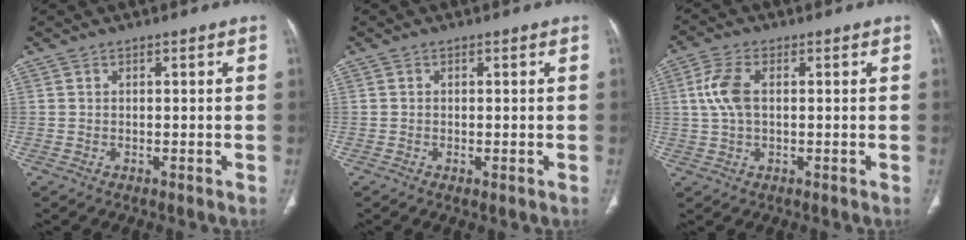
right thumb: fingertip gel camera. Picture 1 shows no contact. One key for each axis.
{"total": 0.9, "fx": -0.3, "fy": 0.4, "fz": 0.8, "tx": -0.016, "ty": -0.003, "tz": -0.004}
{"total": 6.3, "fx": 0.8, "fy": 3.5, "fz": 5.2, "tx": -0.125, "ty": 0.012, "tz": 0.015}